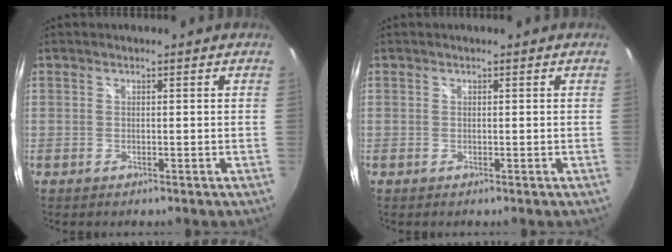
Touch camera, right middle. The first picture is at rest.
{"total": 0.0}